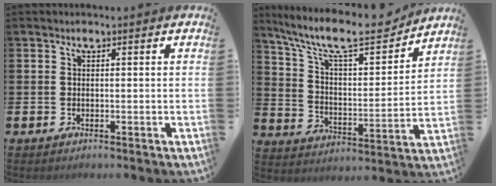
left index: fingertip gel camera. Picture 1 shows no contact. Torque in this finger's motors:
{"motor_torque": [0.79, -0.97, 0.86, 0.21]}